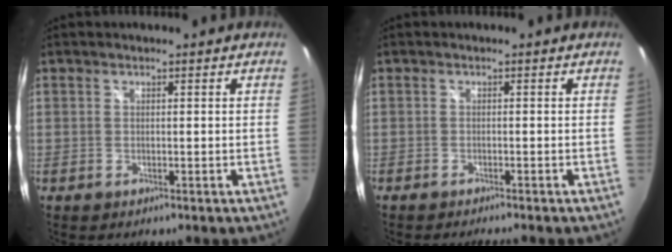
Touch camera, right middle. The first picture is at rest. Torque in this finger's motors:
{"motor_torque": [-0.14, 0.06, 0.04, 0.01]}